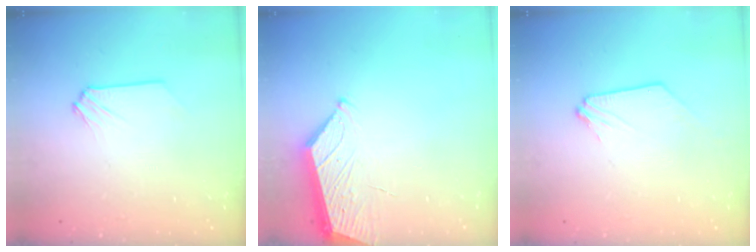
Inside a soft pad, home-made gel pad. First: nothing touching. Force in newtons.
{"total": 4.1, "press": 4.1, "slide": 0.5}
{"total": 0.0}